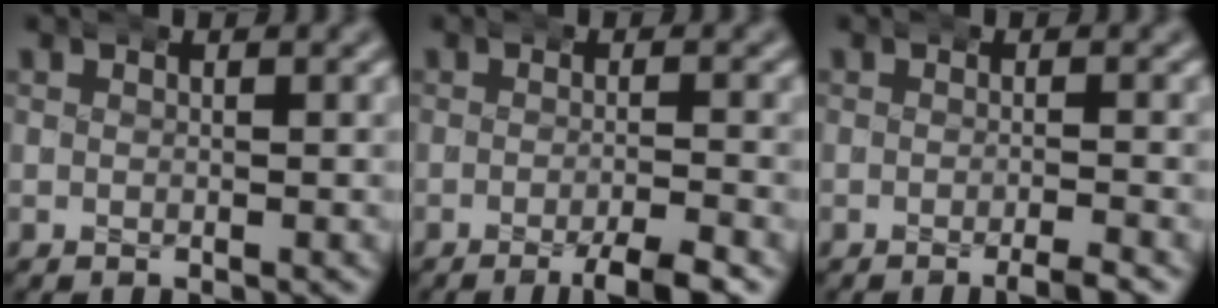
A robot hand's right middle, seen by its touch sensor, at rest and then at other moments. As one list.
[{"total": 3.4, "force": [-2.0, 0.3, 2.7], "torque": [-0.038, 0.004, -0.040]}, {"total": 1.6, "force": [-1.1, -0.2, 1.2], "torque": [-0.018, 0.009, -0.026]}]